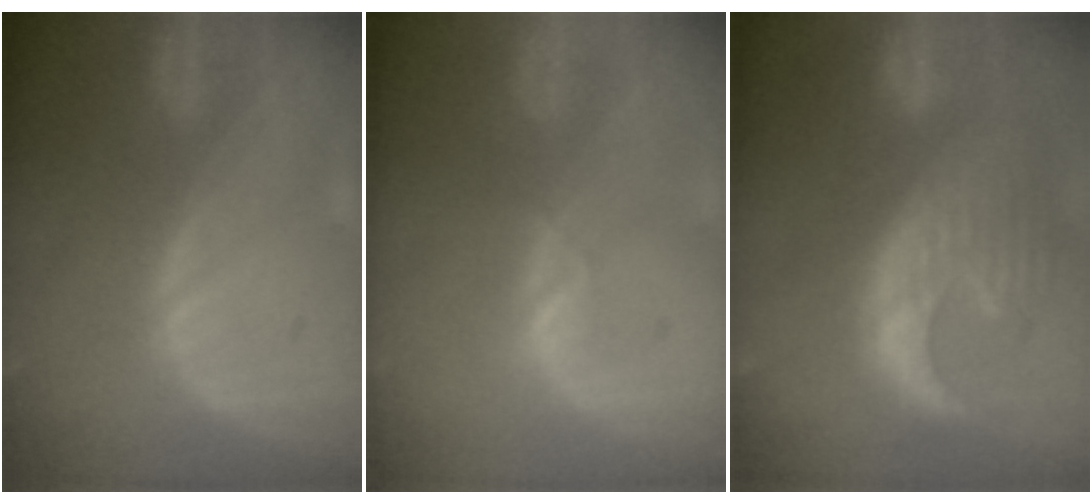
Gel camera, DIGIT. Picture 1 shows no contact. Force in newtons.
{"total": 1.1, "press": 1.1, "slide": 0.2}
{"total": 13.3, "press": 11.3, "slide": 7.0}